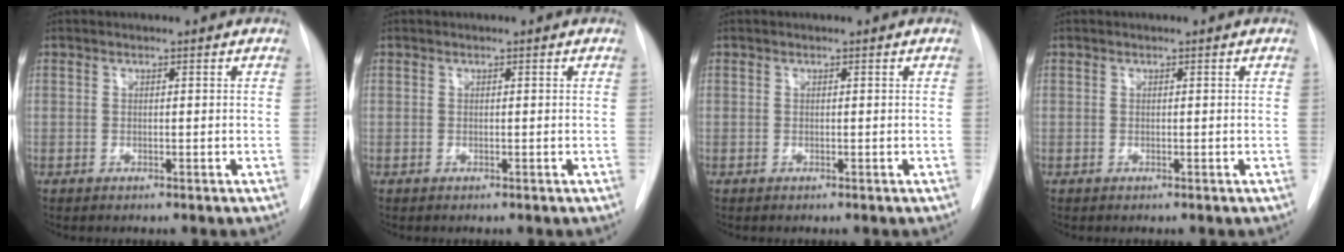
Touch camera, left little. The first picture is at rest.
{"total": 0.0}
{"total": 0.0}
{"total": 0.0}